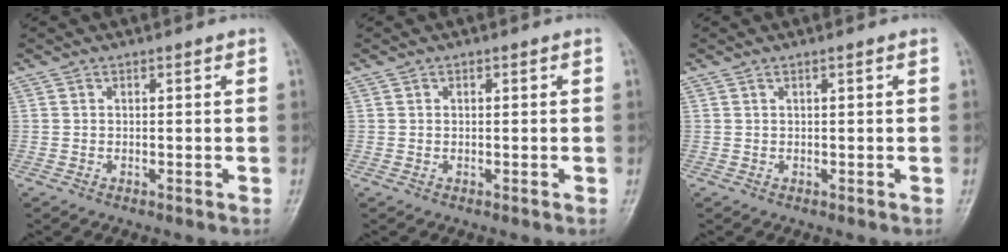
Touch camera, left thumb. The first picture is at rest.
{"total": 0.0}
{"total": 0.6, "force": [0.2, -0.1, 0.5], "torque": [-0.012, 0.002, 0.004]}